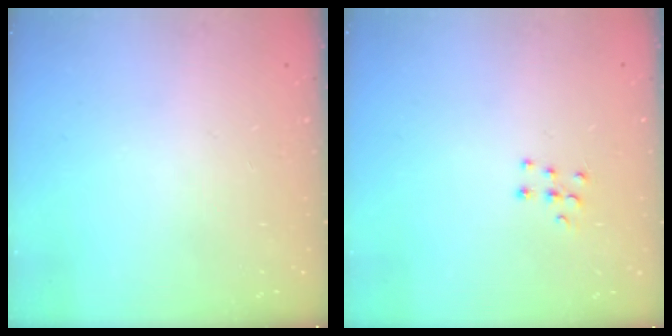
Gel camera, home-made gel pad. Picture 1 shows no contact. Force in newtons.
{"total": 5.3, "press": 5.2, "slide": 0.4}